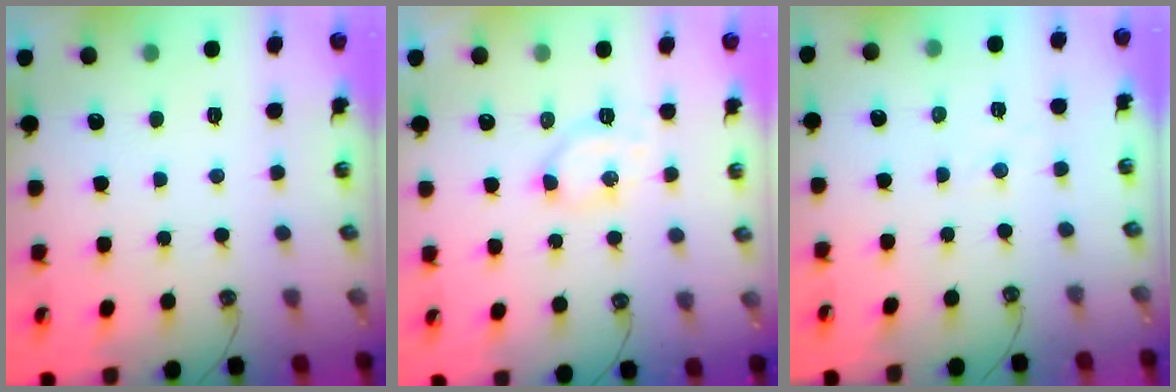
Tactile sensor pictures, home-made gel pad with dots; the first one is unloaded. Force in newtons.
{"total": 5.0, "press": 4.9, "slide": 0.5}
{"total": 2.9, "press": 2.9, "slide": 0.4}